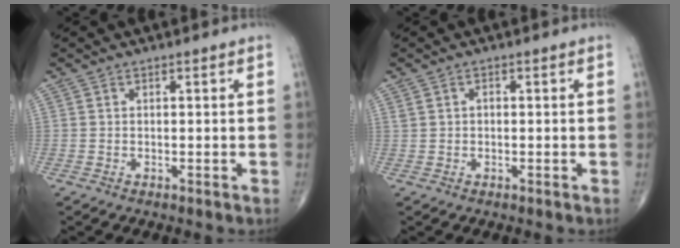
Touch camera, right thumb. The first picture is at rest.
{"total": 1.0, "force": [0.2, 0.7, 0.7], "torque": [-0.014, 0.005, 0.006]}